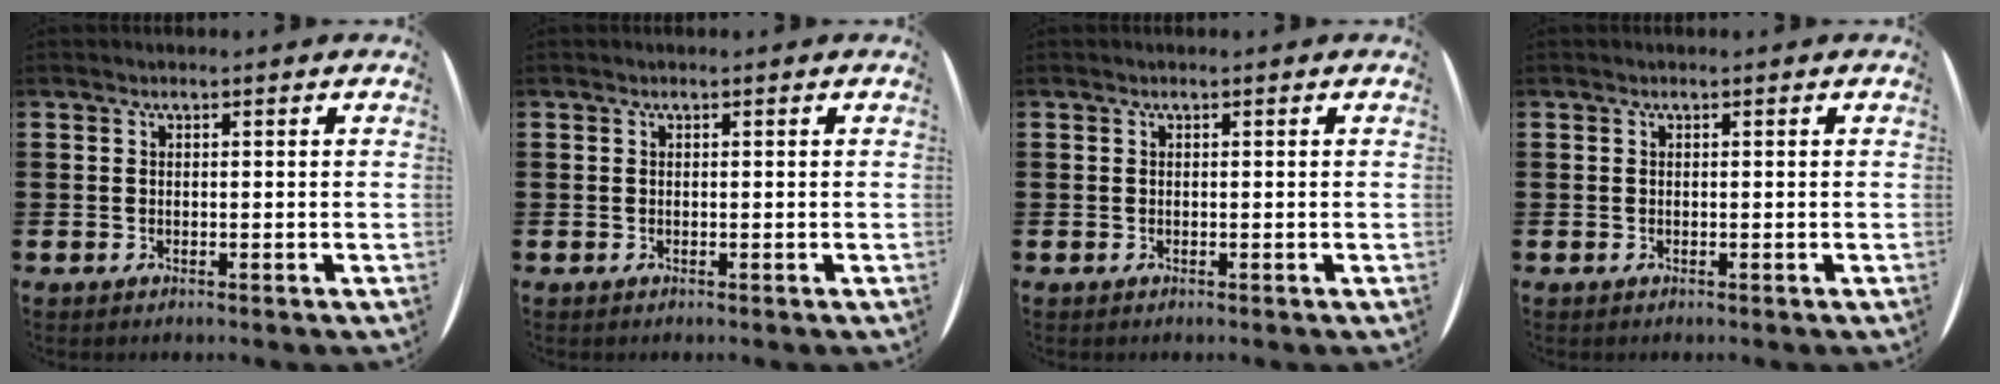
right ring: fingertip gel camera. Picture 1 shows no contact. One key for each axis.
{"total": 0.0}
{"total": 0.0}
{"total": 0.0}